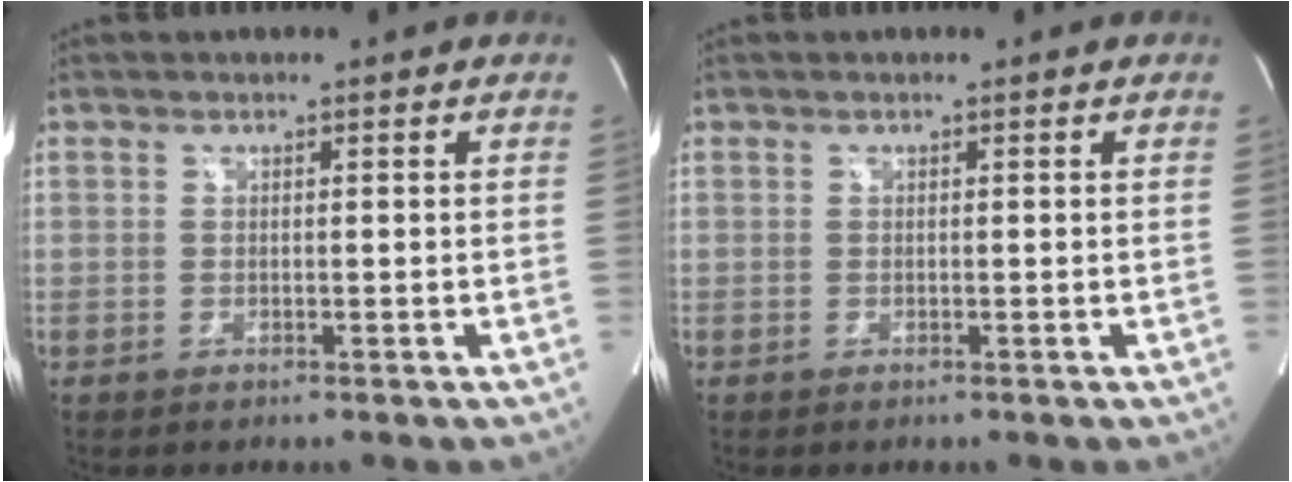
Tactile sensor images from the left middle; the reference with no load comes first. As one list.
[{"total": 0.0}]